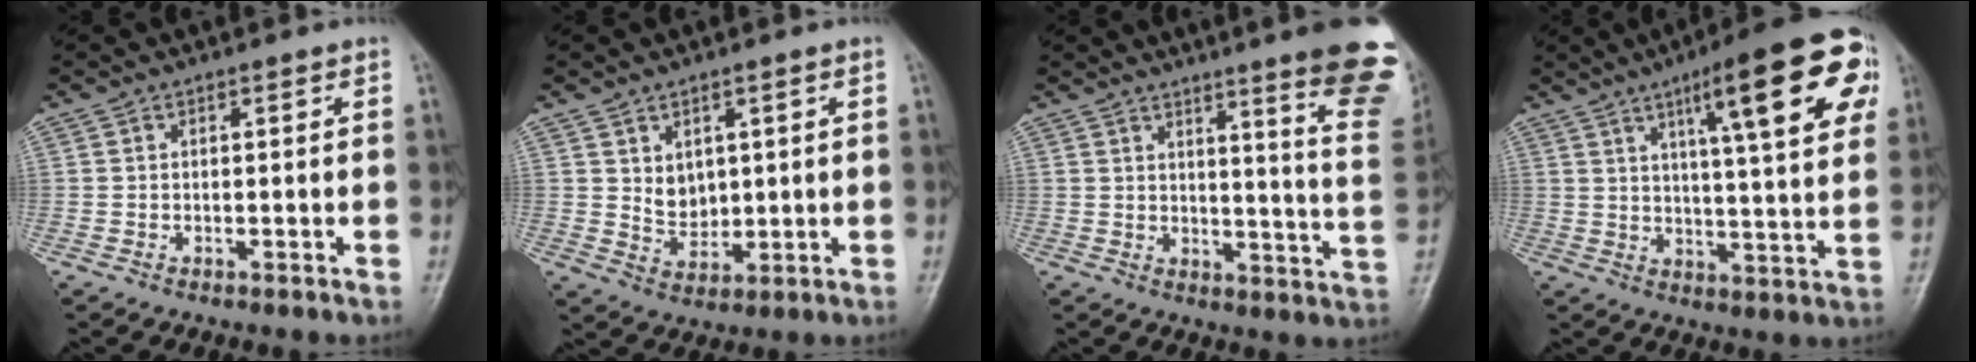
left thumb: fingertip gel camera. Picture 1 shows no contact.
{"total": 4.7, "force": [1.4, 3.6, 2.6], "torque": [-0.024, -0.017, 0.036]}
{"total": 18.6, "force": [12.1, 1.8, 14.0], "torque": [-0.146, -0.081, 0.140]}
{"total": 20.7, "force": [8.8, 4.4, 18.2], "torque": [-0.224, -0.009, 0.118]}